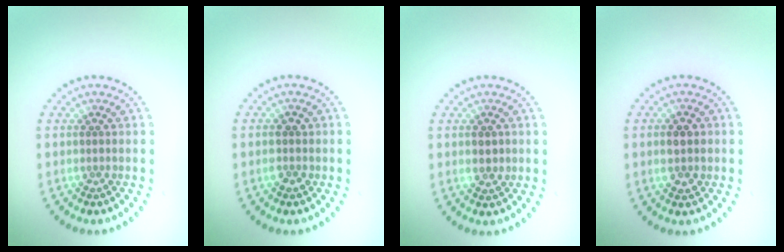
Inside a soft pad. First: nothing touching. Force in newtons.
{"total": 1.5, "press": 1.5, "slide": 0.2}
{"total": 1.1, "press": 1.1, "slide": 0.1}
{"total": 2.9, "press": 2.9, "slide": 0.2}